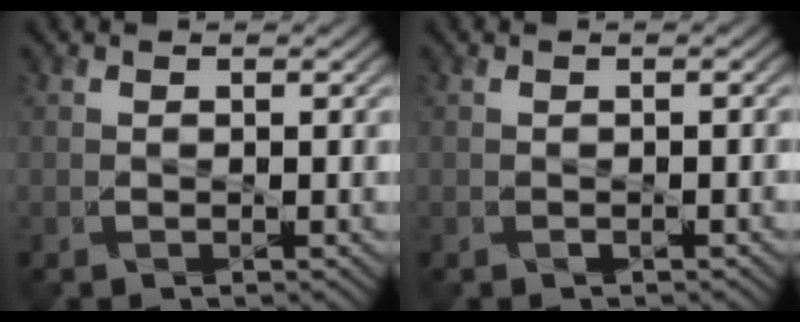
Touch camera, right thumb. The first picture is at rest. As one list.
[{"total": 0.7, "force": [-0.5, 0.1, 0.5], "torque": [-0.009, -0.002, -0.007]}]